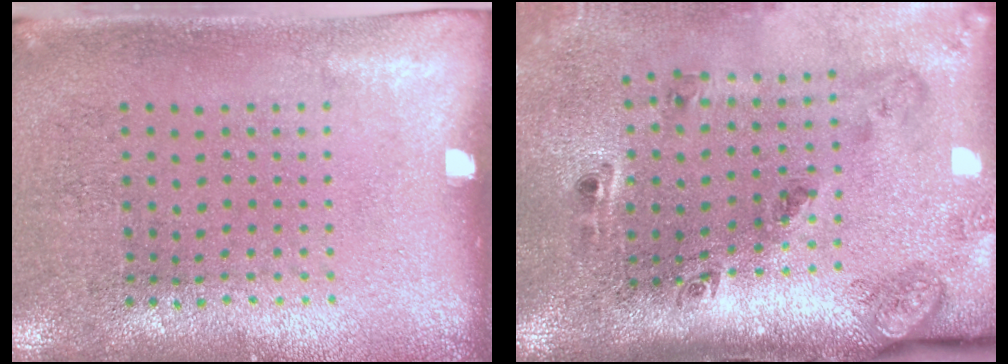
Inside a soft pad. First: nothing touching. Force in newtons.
{"total": 3.2, "press": 2.0, "slide": 2.5}